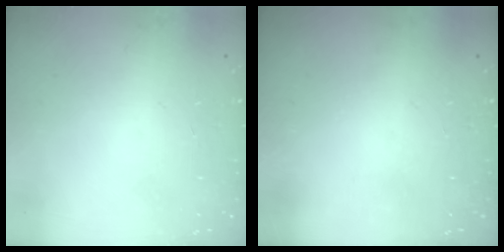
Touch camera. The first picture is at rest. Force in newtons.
{"total": 0.0}